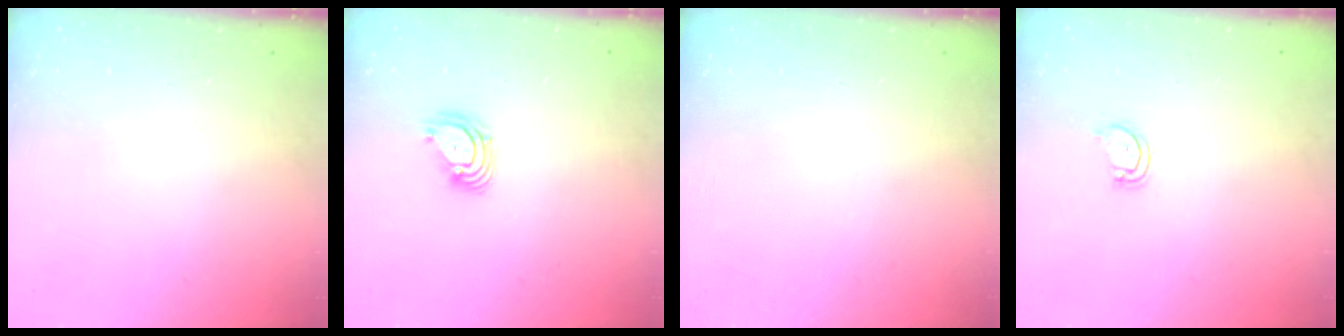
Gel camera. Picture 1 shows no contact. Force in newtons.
{"total": 3.7, "press": 3.7, "slide": 0.1}
{"total": 0.0}
{"total": 2.3, "press": 2.3, "slide": 0.1}